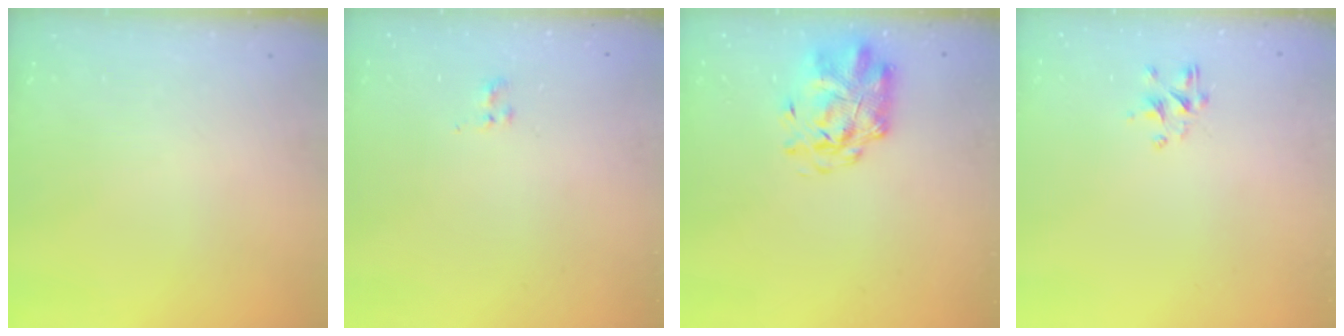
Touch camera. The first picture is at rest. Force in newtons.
{"total": 1.5, "press": 1.3, "slide": 0.9}
{"total": 3.1, "press": 3.0, "slide": 0.7}
{"total": 1.8, "press": 1.7, "slide": 0.7}